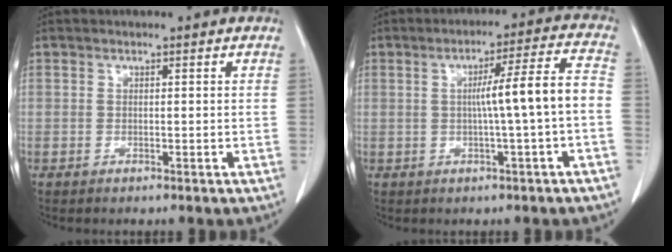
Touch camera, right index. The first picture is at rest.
{"total": 8.3, "force": [-0.9, -0.9, 8.2], "torque": [-0.123, 0.017, -0.010]}